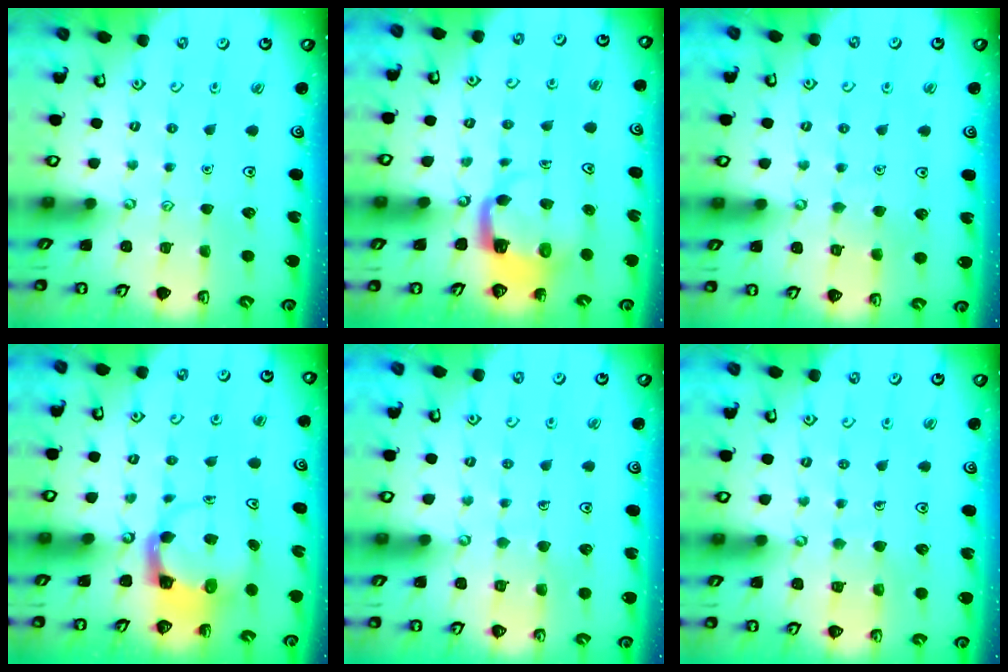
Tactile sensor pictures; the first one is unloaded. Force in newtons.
{"total": 5.0, "press": 4.9, "slide": 0.5}
{"total": 3.9, "press": 3.9, "slide": 0.3}
{"total": 3.6, "press": 3.5, "slide": 0.4}
{"total": 6.0, "press": 6.0, "slide": 0.5}
{"total": 6.8, "press": 6.7, "slide": 0.6}